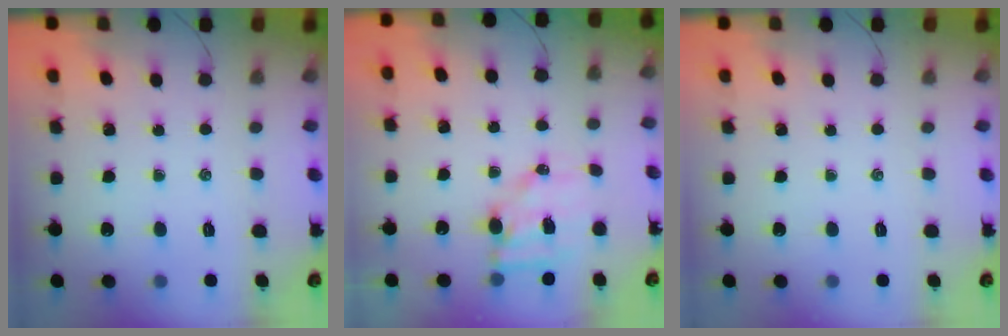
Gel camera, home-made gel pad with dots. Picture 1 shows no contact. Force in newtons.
{"total": 7.8, "press": 7.8, "slide": 0.8}
{"total": 0.0}